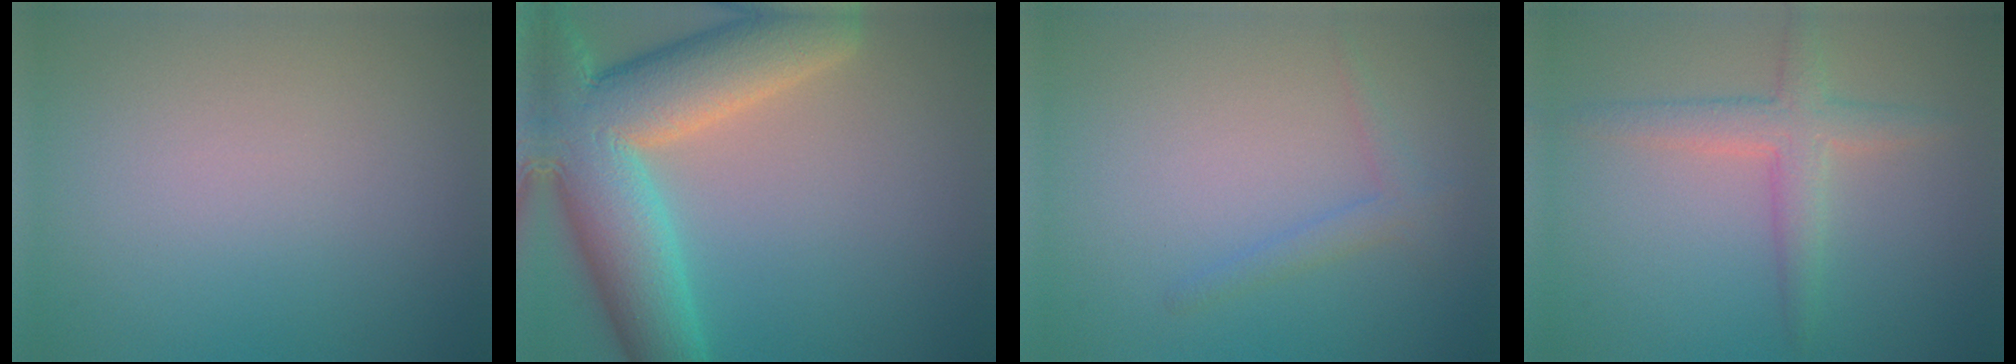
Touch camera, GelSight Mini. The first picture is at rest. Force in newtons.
{"total": 12.3, "press": 12.2, "slide": 1.1}
{"total": 1.4, "press": 1.4, "slide": 0.1}
{"total": 3.1, "press": 3.1, "slide": 0.1}